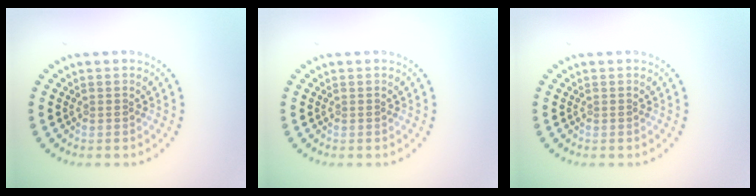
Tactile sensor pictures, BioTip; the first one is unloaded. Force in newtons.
{"total": 0.0}
{"total": 0.0}